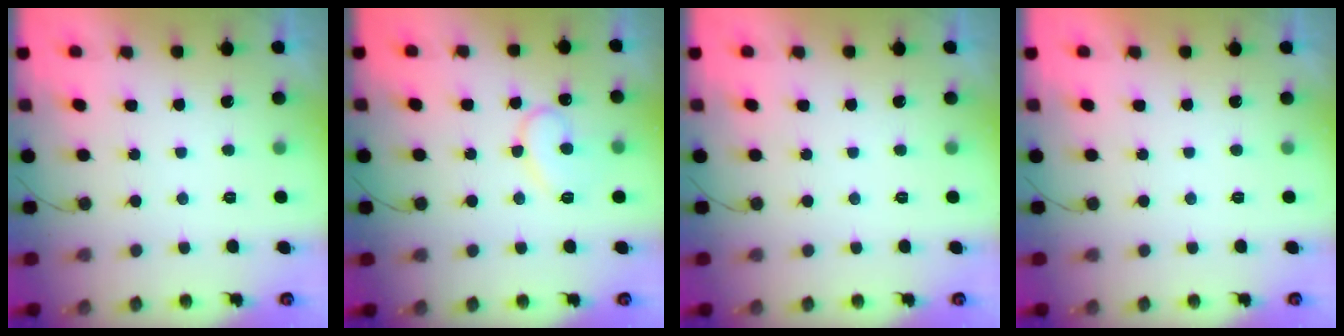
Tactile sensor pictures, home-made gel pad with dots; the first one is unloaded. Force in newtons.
{"total": 11.0, "press": 11.0, "slide": 1.0}
{"total": 0.0}
{"total": 1.7, "press": 1.7, "slide": 0.1}